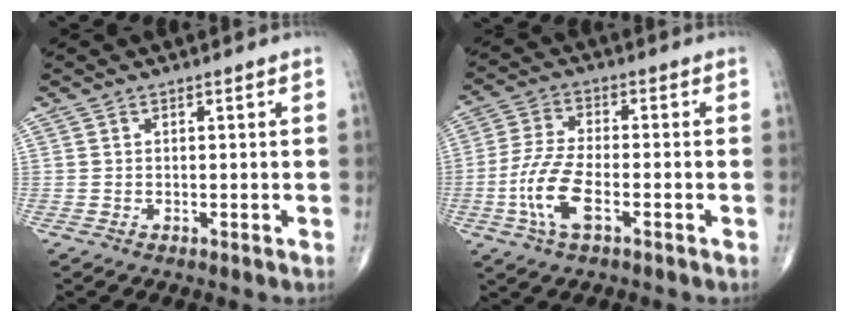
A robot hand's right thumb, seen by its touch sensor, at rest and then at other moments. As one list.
[{"total": 9.3, "force": [-3.1, 3.7, 7.9], "torque": [-0.178, 0.013, -0.063]}]